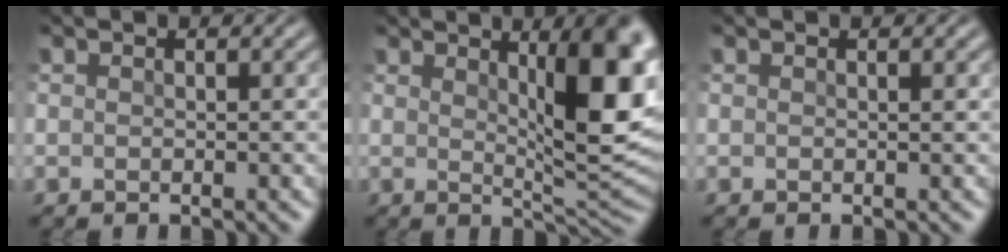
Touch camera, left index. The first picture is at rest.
{"total": 8.7, "force": [2.6, 2.3, 8.0], "torque": [-0.106, -0.001, 0.047]}
{"total": 0.0}